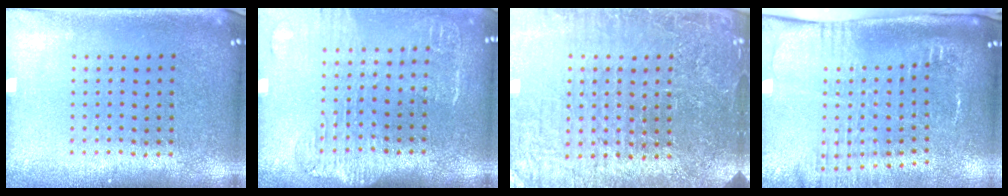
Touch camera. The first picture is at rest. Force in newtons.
{"total": 1.7, "press": 1.5, "slide": 0.8}
{"total": 5.1, "press": 4.7, "slide": 2.0}
{"total": 2.7, "press": 2.0, "slide": 1.8}